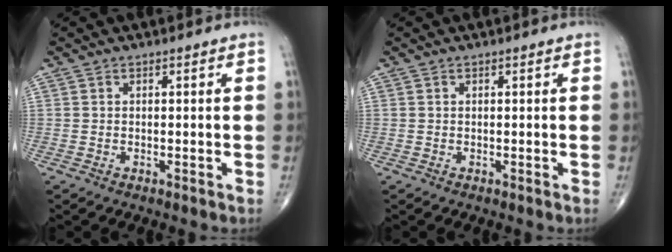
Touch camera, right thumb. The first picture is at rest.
{"total": 0.0}